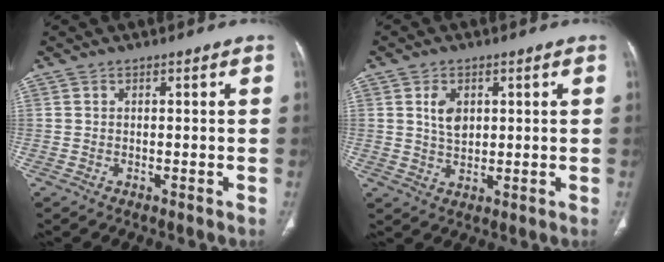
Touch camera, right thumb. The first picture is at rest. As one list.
[{"total": 4.6, "force": [1.4, 3.1, 3.1], "torque": [-0.045, -0.008, 0.029]}]